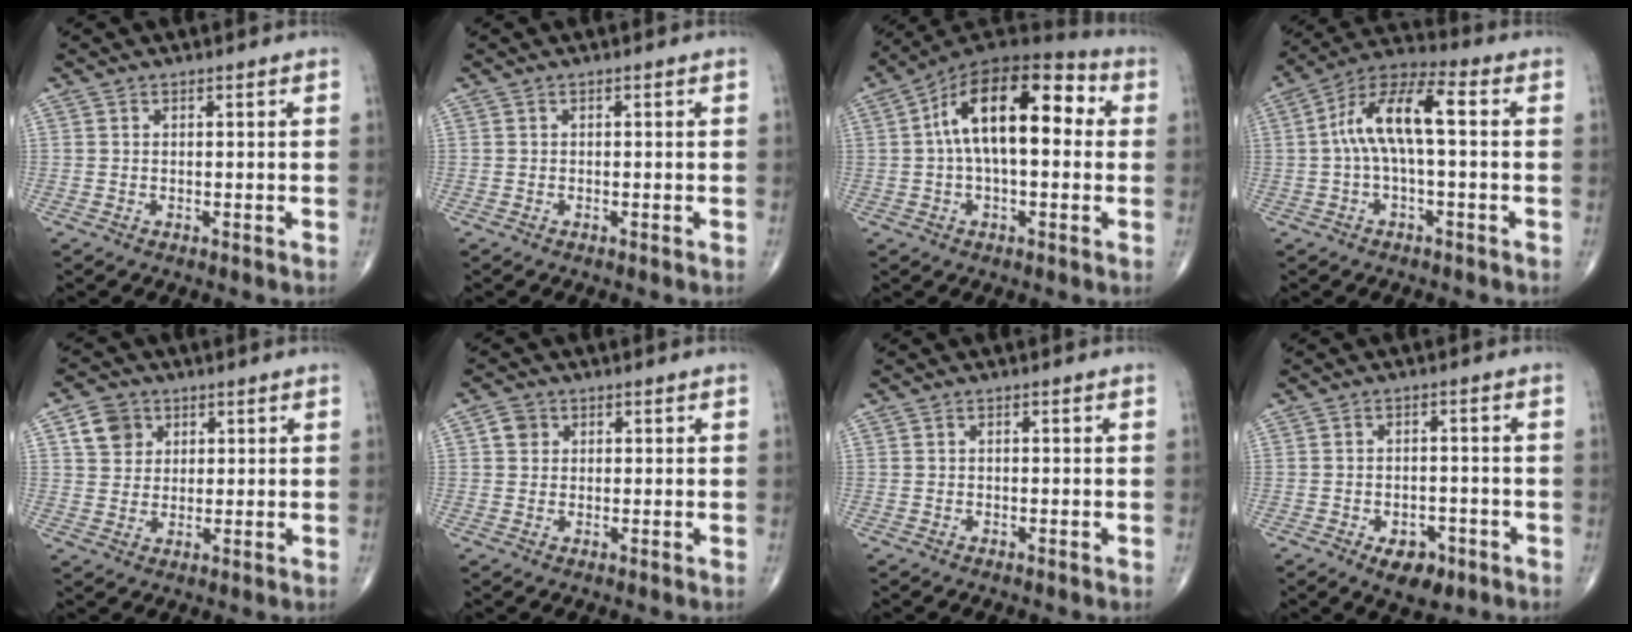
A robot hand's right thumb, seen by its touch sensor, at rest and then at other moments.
{"total": 0.0}
{"total": 18.3, "force": [2.8, 9.0, 15.7], "torque": [-0.236, 0.042, 0.032]}
{"total": 11.8, "force": [0.7, 4.2, 11.0], "torque": [-0.221, 0.044, 0.006]}
{"total": 6.1, "force": [2.5, 5.1, 2.2], "torque": [-0.014, -0.005, 0.045]}
{"total": 2.8, "force": [0.8, 2.4, 1.1], "torque": [-0.007, 0.001, 0.013]}
{"total": 0.0}
{"total": 6.5, "force": [-3.3, 3.8, 4.2], "torque": [-0.043, 0.012, -0.041]}